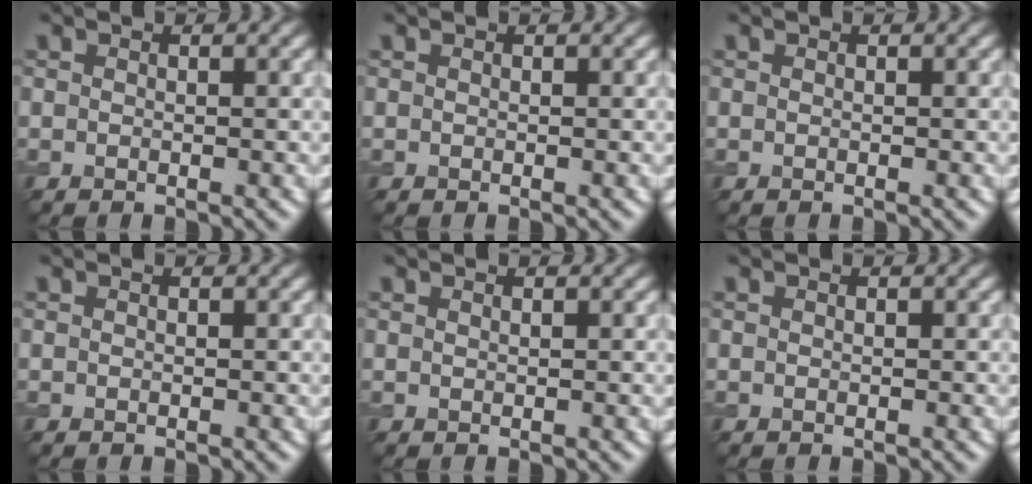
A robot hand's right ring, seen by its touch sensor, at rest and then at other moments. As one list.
[{"total": 0.0}, {"total": 0.0}, {"total": 0.0}, {"total": 0.0}, {"total": 0.0}]